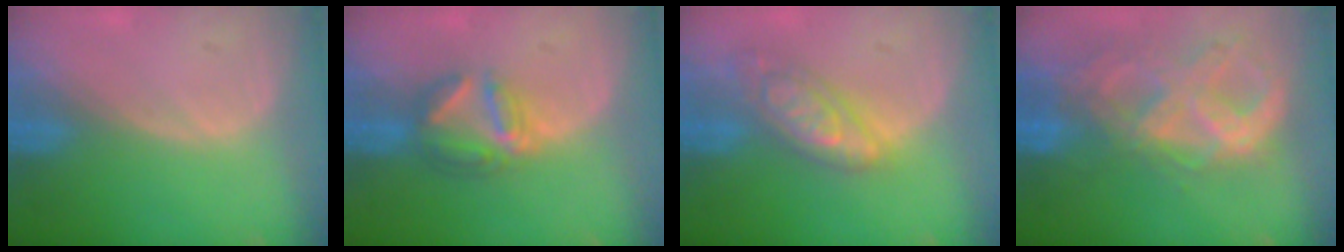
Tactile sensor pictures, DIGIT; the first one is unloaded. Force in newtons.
{"total": 6.2, "press": 5.5, "slide": 2.8}
{"total": 6.7, "press": 6.7, "slide": 0.4}
{"total": 10.8, "press": 9.1, "slide": 5.7}